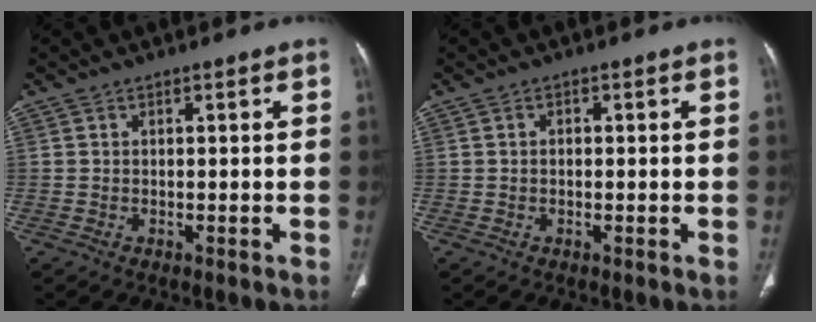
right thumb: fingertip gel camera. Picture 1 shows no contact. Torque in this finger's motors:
{"motor_torque": [-0.15, 0.22, -0.11, 0.44, 0.02]}